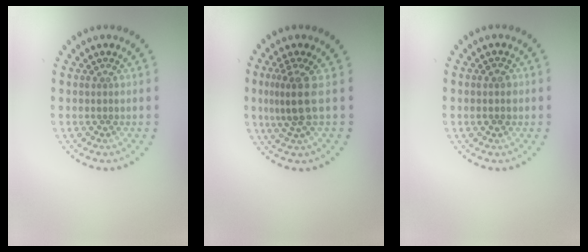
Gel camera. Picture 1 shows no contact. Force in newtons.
{"total": 2.9, "press": 2.1, "slide": 2.0}
{"total": 1.0, "press": 1.0, "slide": 0.1}